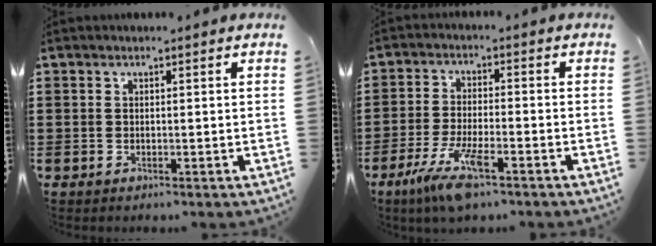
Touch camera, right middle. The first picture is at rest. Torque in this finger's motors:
{"motor_torque": [1.42, -0.72, 0.31, 0.10]}